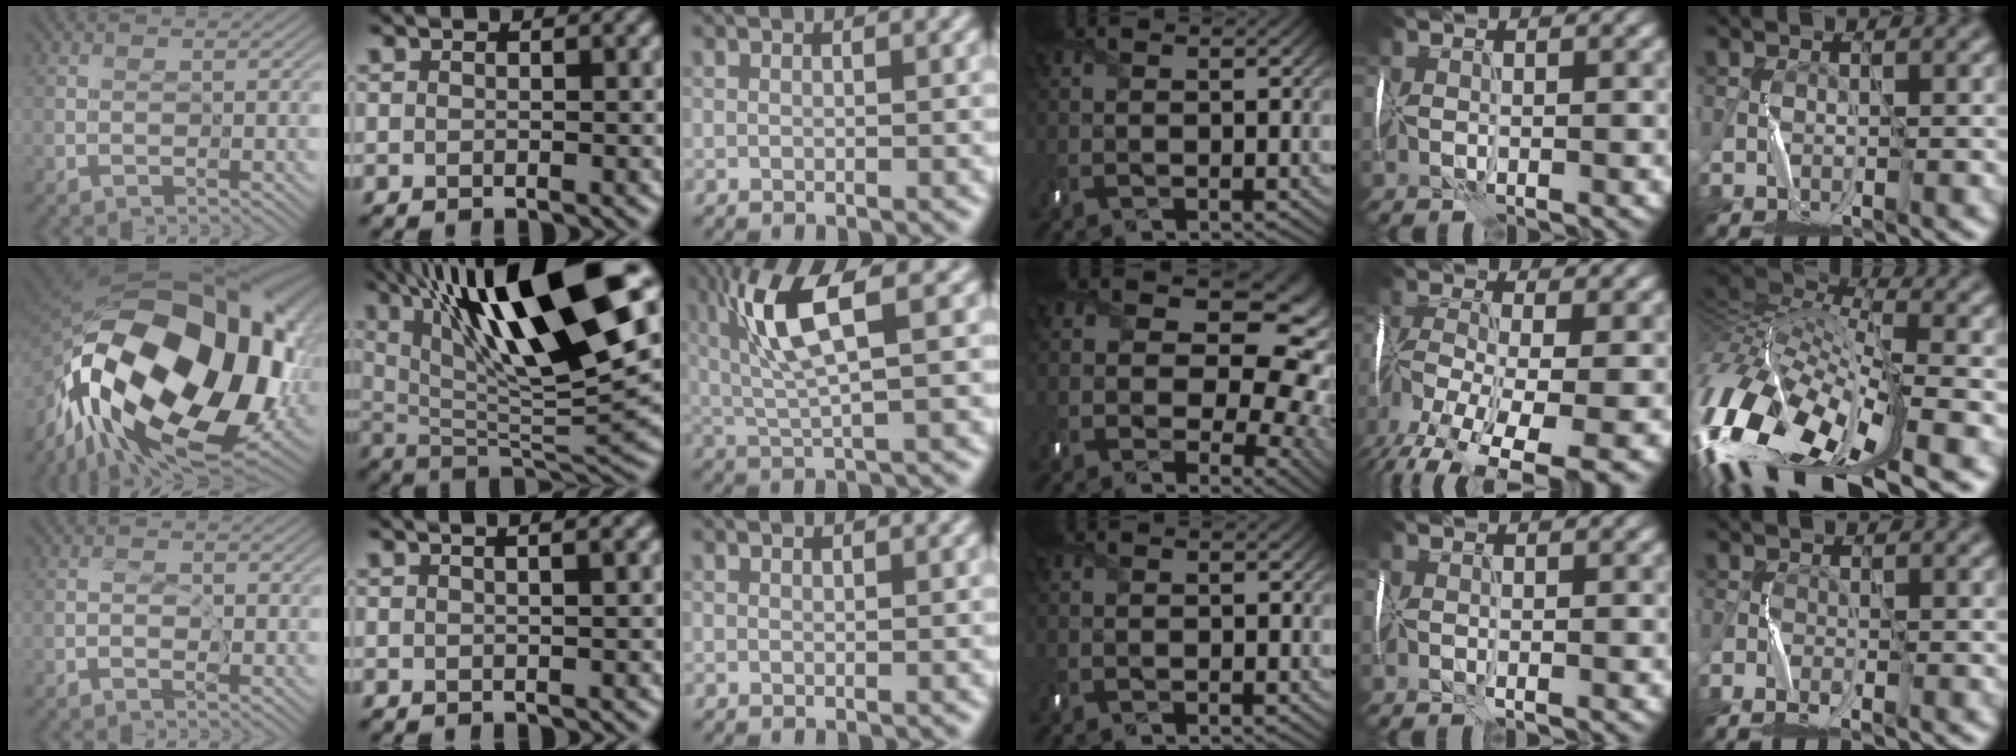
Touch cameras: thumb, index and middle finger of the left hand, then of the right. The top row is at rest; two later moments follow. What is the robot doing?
{"motion": "wrap", "object": "ribbon"}